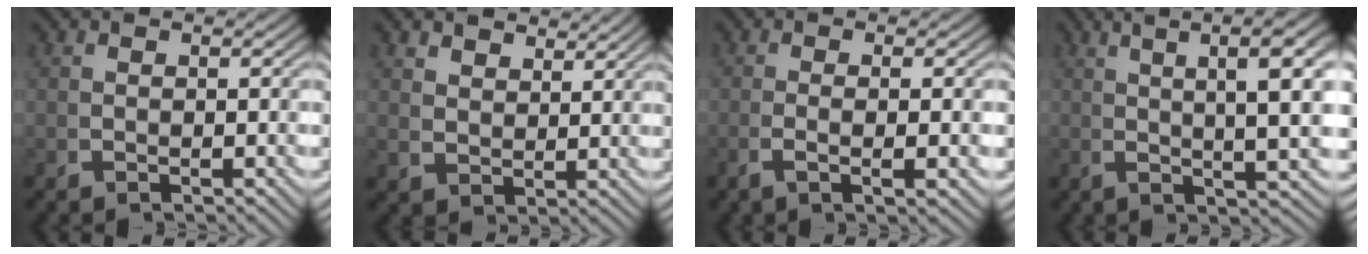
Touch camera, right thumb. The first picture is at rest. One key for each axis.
{"total": 3.3, "fx": 3.0, "fy": 1.1, "fz": 0.9, "tx": -0.011, "ty": 0.000, "tz": 0.063}
{"total": 2.2, "fx": -0.3, "fy": 0.2, "fz": 2.2, "tx": -0.048, "ty": 0.000, "tz": -0.006}
{"total": 9.2, "fx": 3.8, "fy": 2.4, "fz": 8.1, "tx": -0.096, "ty": 0.025, "tz": 0.055}